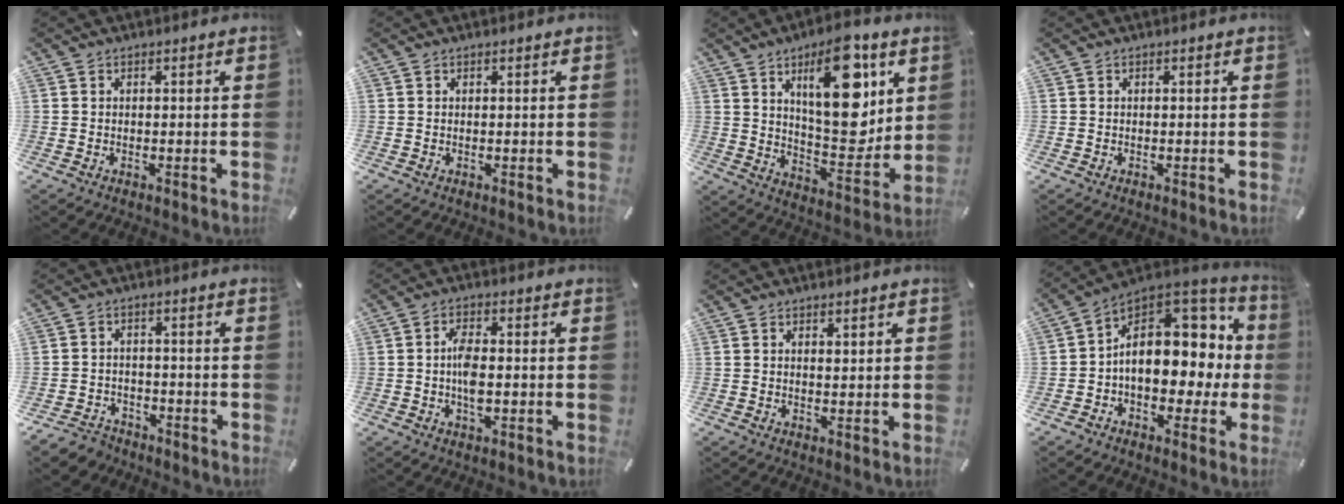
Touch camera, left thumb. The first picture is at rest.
{"total": 0.0}
{"total": 19.2, "force": [8.8, 8.6, 14.8], "torque": [-0.217, -0.052, 0.138]}
{"total": 0.0}
{"total": 4.4, "force": [-3.6, 2.4, 0.8], "torque": [-0.022, 0.016, -0.073]}
{"total": 5.6, "force": [-0.7, 2.6, 4.9], "torque": [-0.100, 0.004, -0.014]}
{"total": 0.9, "force": [0.5, 0.5, 0.5], "torque": [-0.002, -0.001, 0.006]}
{"total": 15.5, "force": [1.4, 11.1, 10.6], "torque": [-0.158, -0.019, 0.026]}